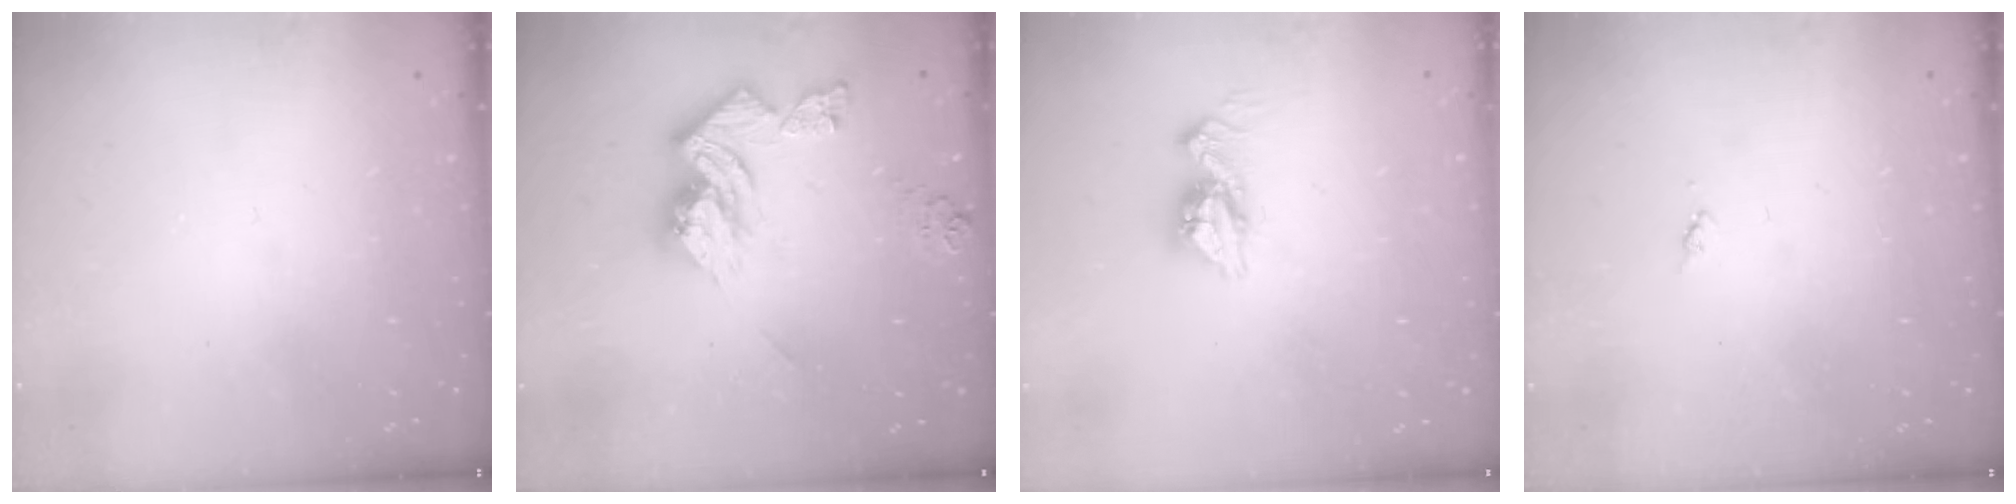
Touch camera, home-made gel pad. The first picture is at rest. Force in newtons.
{"total": 13.3, "press": 13.3, "slide": 1.3}
{"total": 9.3, "press": 9.3, "slide": 0.6}
{"total": 3.4, "press": 3.4, "slide": 0.5}